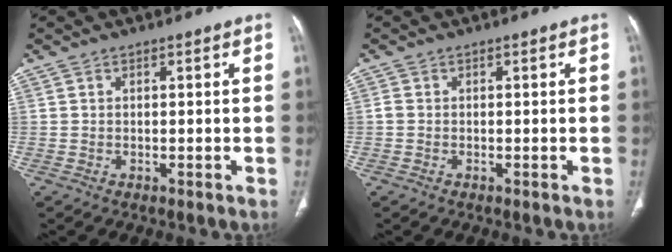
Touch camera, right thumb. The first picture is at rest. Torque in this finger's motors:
{"motor_torque": [-0.52, -0.28, 0.44, -0.11, -0.04]}